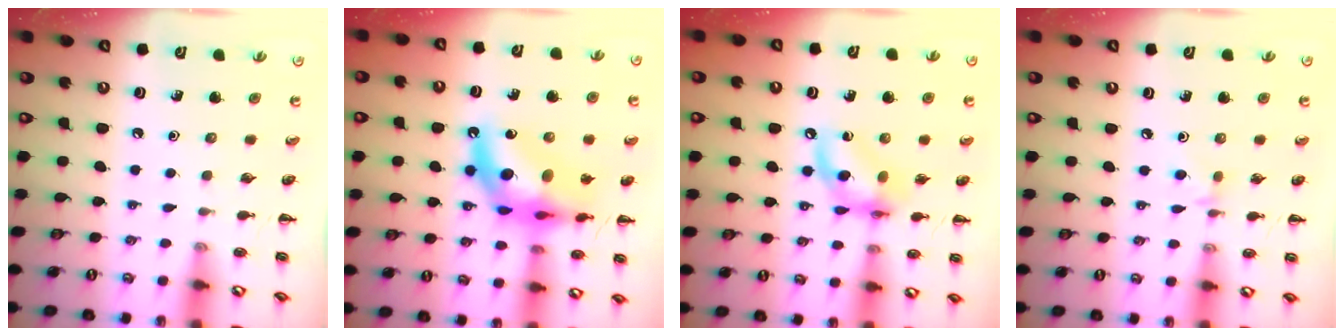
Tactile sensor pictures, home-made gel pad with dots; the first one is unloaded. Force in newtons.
{"total": 16.1, "press": 15.6, "slide": 4.1}
{"total": 11.4, "press": 11.1, "slide": 2.7}
{"total": 4.0, "press": 3.7, "slide": 1.4}